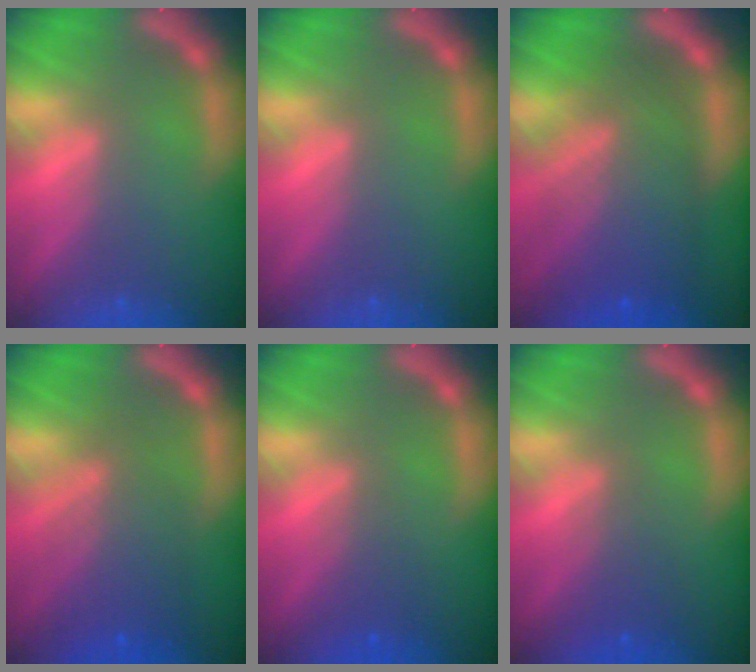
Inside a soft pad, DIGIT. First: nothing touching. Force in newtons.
{"total": 0.0}
{"total": 9.5}
{"total": 6.0}
{"total": 1.9}
{"total": 2.5}